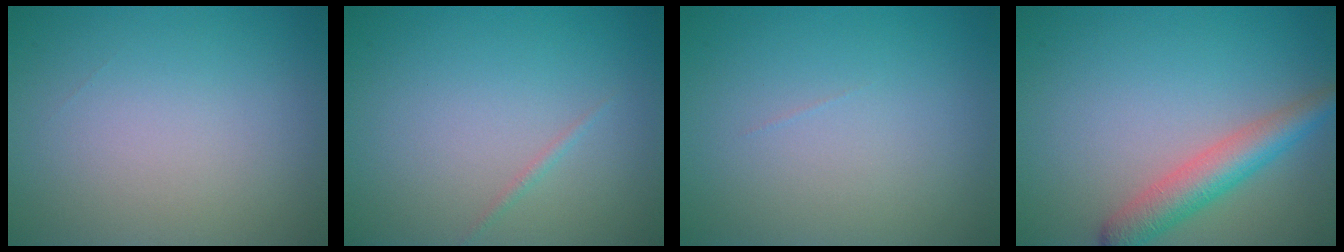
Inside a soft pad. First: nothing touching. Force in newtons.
{"total": 0.5, "press": 0.5, "slide": 0.0}
{"total": 0.0}
{"total": 4.2, "press": 4.2, "slide": 0.2}